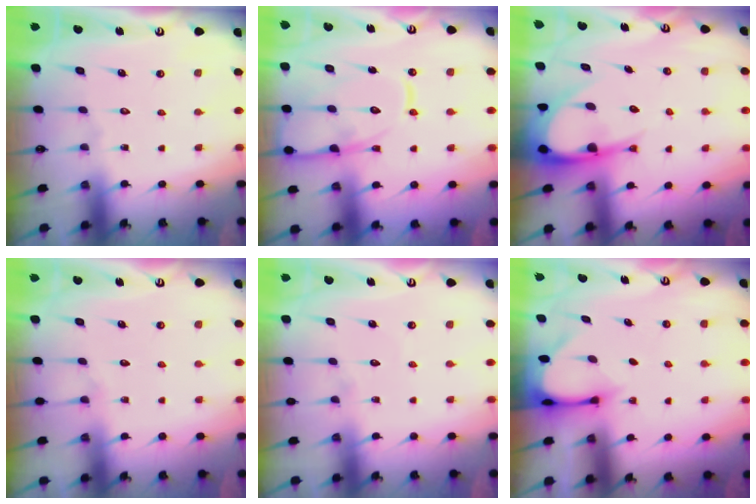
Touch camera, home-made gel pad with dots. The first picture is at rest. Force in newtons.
{"total": 14.0, "press": 13.9, "slide": 1.3}
{"total": 10.0, "press": 9.9, "slide": 0.9}
{"total": 4.3, "press": 4.2, "slide": 0.6}
{"total": 3.1, "press": 3.0, "slide": 0.3}
{"total": 3.2, "press": 3.2, "slide": 0.3}